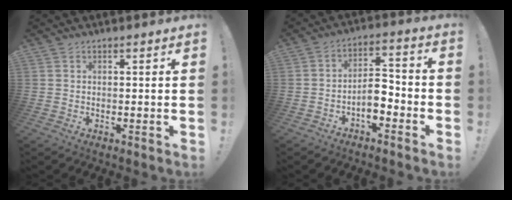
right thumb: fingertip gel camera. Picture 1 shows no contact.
{"total": 7.5, "force": [-3.6, 3.6, 5.5], "torque": [-0.101, 0.010, -0.065]}